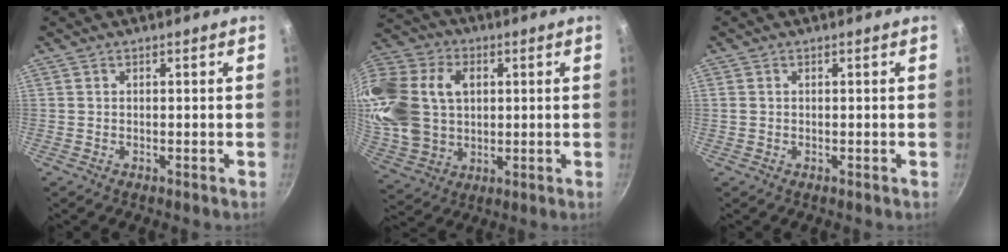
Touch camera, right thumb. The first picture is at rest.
{"total": 23.7, "force": [4.5, 17.7, 15.2], "torque": [-0.319, 0.019, 0.091]}
{"total": 0.8, "force": [0.1, 0.7, 0.4], "torque": [-0.007, 0.002, 0.003]}